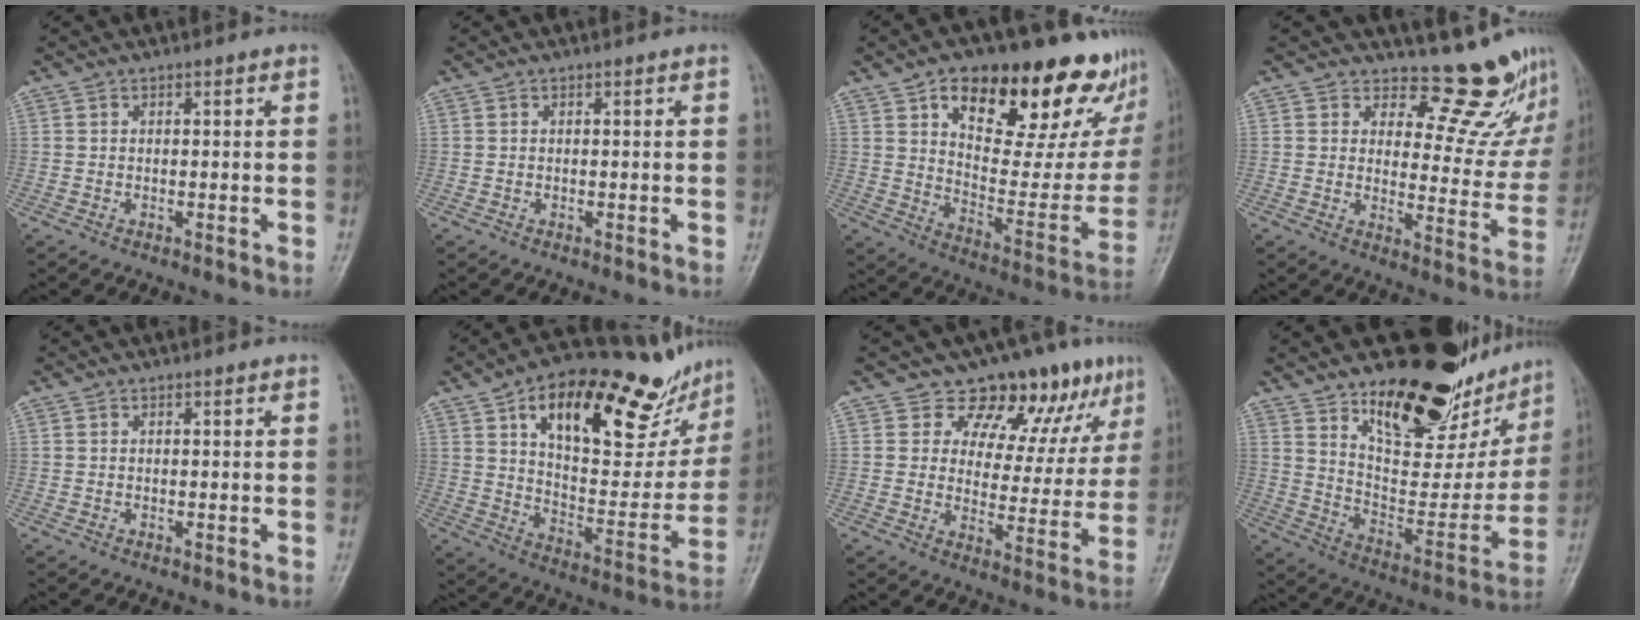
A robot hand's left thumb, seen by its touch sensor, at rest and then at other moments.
{"total": 0.0}
{"total": 28.3, "force": [16.7, 12.5, 19.1], "torque": [-0.218, -0.049, 0.248]}
{"total": 12.3, "force": [11.2, 4.0, 3.0], "torque": [-0.001, -0.121, 0.133]}
{"total": 0.0}
{"total": 27.7, "force": [16.8, 11.3, 18.9], "torque": [-0.224, -0.038, 0.260]}
{"total": 13.0, "force": [9.2, 6.9, 6.1], "torque": [-0.032, -0.055, 0.118]}
{"total": 26.5, "force": [17.9, 11.5, 15.9], "torque": [-0.177, -0.090, 0.280]}